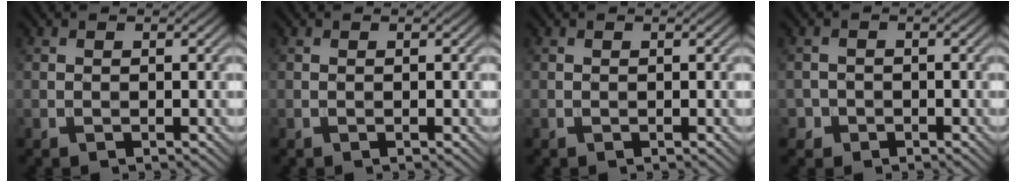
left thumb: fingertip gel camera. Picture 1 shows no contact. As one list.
[{"total": 0.0}, {"total": 0.0}, {"total": 1.7, "force": [-0.9, 1.4, 0.1], "torque": [0.003, -0.002, -0.020]}]